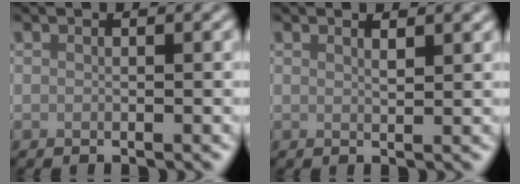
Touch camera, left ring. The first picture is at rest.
{"total": 0.9, "force": [0.8, 0.2, 0.4], "torque": [-0.006, 0.000, 0.013]}